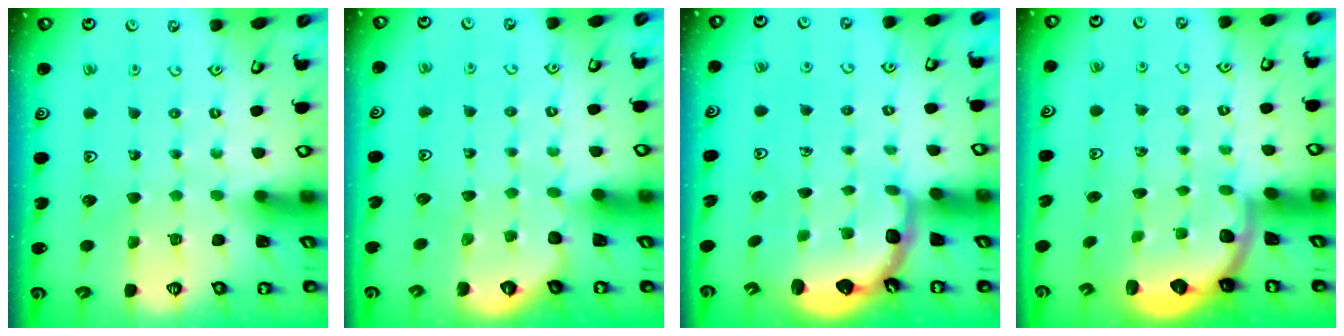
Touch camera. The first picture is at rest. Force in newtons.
{"total": 2.0, "press": 2.0, "slide": 0.1}
{"total": 2.7, "press": 2.0, "slide": 1.9}
{"total": 2.3, "press": 2.0, "slide": 1.3}